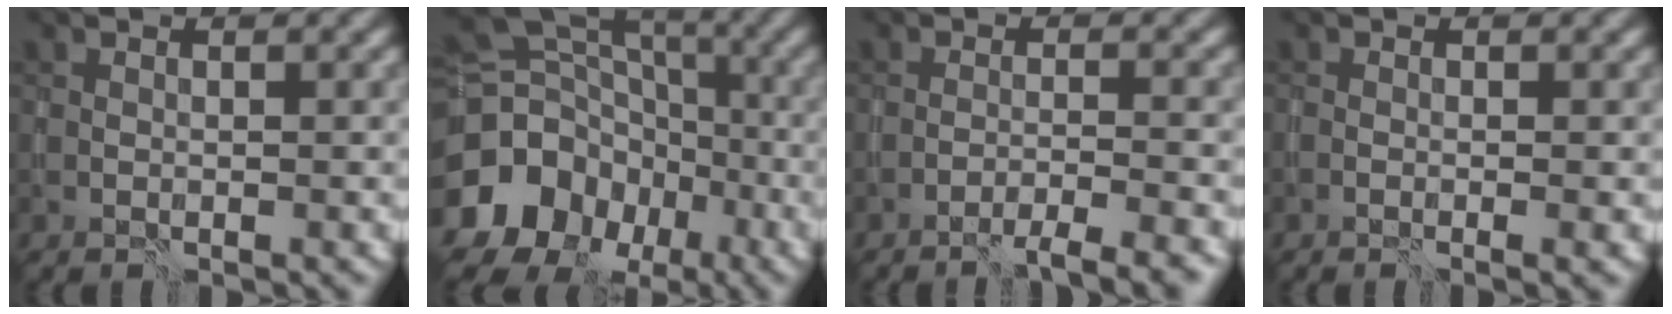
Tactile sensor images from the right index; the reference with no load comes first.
{"total": 15.2, "force": [-6.5, 13.0, 4.3], "torque": [-0.109, -0.029, -0.113]}
{"total": 3.3, "force": [-2.8, 0.1, 1.7], "torque": [-0.014, 0.007, -0.058]}
{"total": 1.0, "force": [-0.4, 0.0, 0.9], "torque": [-0.015, -0.004, -0.010]}